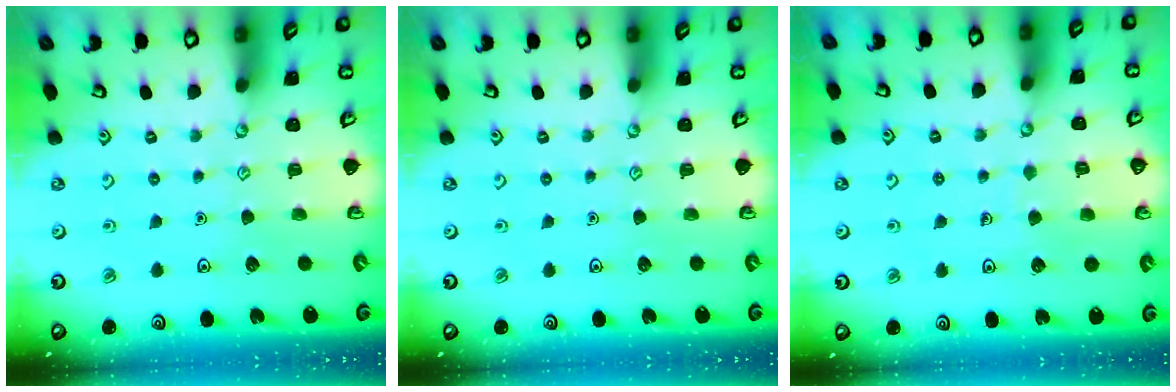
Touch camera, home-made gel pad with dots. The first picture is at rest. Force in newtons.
{"total": 0.0}
{"total": 4.1, "press": 4.1, "slide": 0.2}